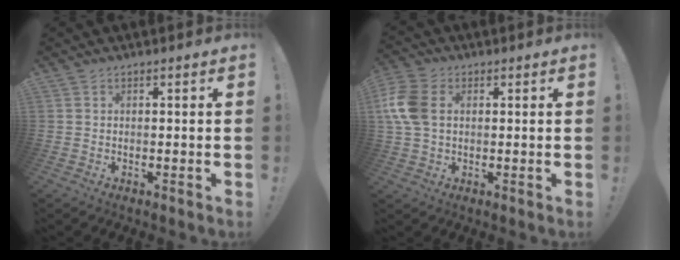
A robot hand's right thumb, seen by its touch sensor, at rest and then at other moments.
{"total": 10.2, "force": [1.6, 7.1, 7.2], "torque": [-0.163, 0.002, 0.030]}